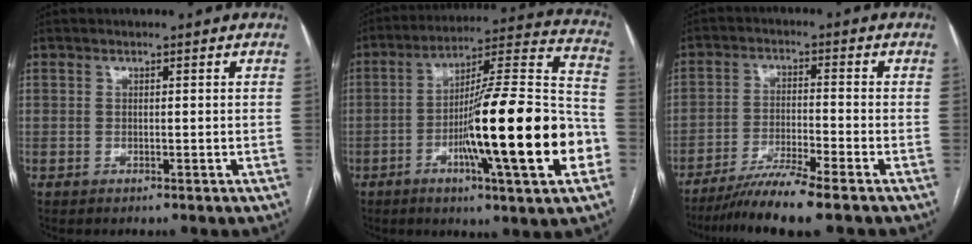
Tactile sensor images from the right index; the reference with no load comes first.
{"total": 23.8, "force": [-6.8, 1.2, 22.8], "torque": [-0.321, -0.003, -0.108]}
{"total": 7.6, "force": [-6.2, -1.2, 4.2], "torque": [-0.072, -0.029, -0.113]}